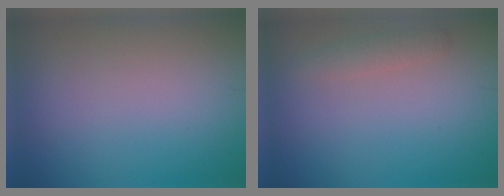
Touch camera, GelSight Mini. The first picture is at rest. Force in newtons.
{"total": 1.5, "press": 1.5, "slide": 0.0}